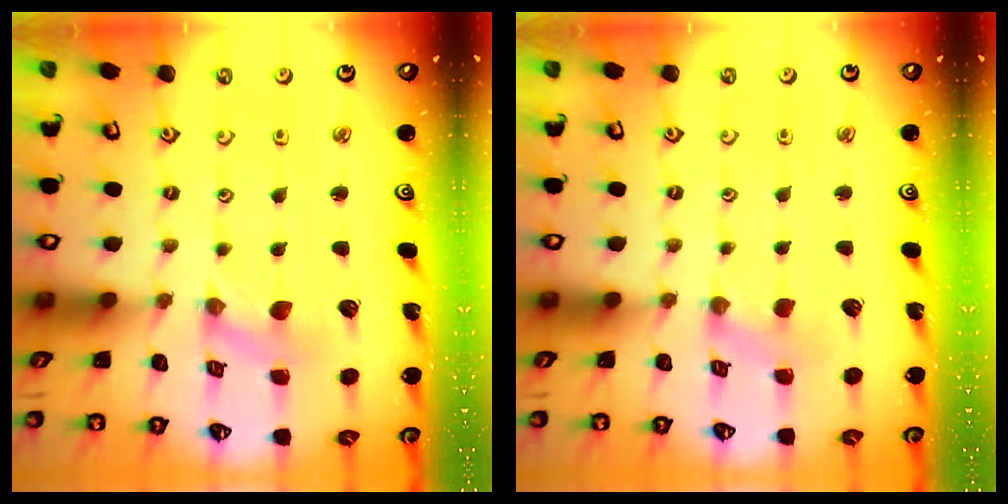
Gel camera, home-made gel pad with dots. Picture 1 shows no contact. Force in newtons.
{"total": 0.0}